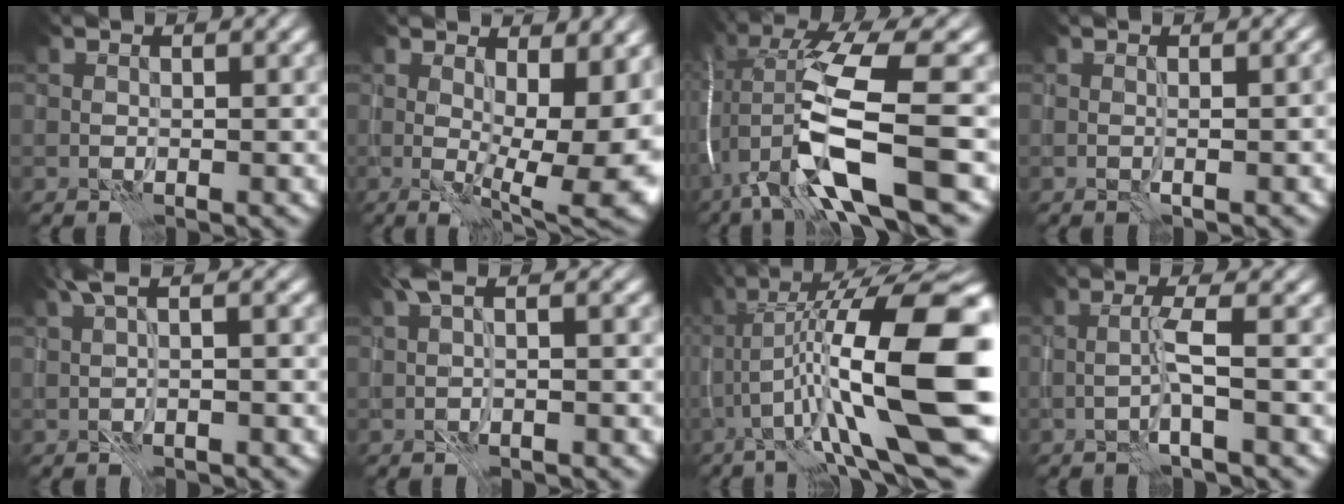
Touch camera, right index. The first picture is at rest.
{"total": 10.4, "force": [0.3, 4.2, 9.5], "torque": [-0.116, -0.013, 0.014]}
{"total": 12.4, "force": [-3.8, 2.7, 11.5], "torque": [-0.232, -0.001, -0.061]}
{"total": 1.3, "force": [-0.4, 0.0, 1.2], "torque": [-0.017, 0.002, -0.008]}
{"total": 2.3, "force": [0.2, 0.3, 2.3], "torque": [-0.045, 0.007, -0.001]}
{"total": 1.9, "force": [-0.3, 0.3, 1.9], "torque": [-0.037, 0.005, -0.009]}
{"total": 16.8, "force": [-1.0, 4.1, 16.3], "torque": [-0.271, 0.027, -0.012]}
{"total": 2.1, "force": [-0.6, -0.4, 2.0], "torque": [-0.043, 0.008, -0.016]}